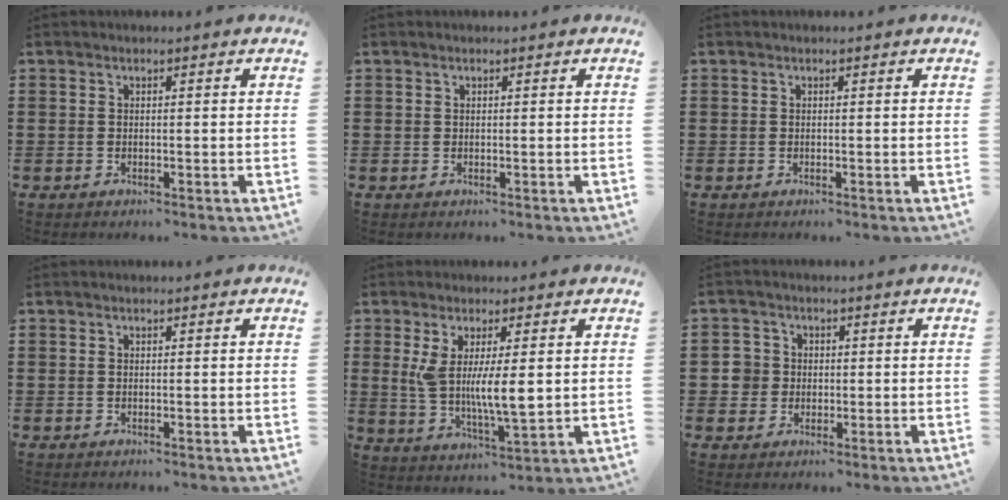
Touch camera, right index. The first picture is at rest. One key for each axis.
{"total": 0.0}
{"total": 0.0}
{"total": 0.0}
{"total": 8.1, "fx": 1.2, "fy": 2.1, "fz": 7.7, "tx": -0.146, "ty": -0.006, "tz": 0.017}
{"total": 3.6, "fx": -0.1, "fy": 3.5, "fz": 0.9, "tx": -0.040, "ty": 0.008, "tz": -0.006}